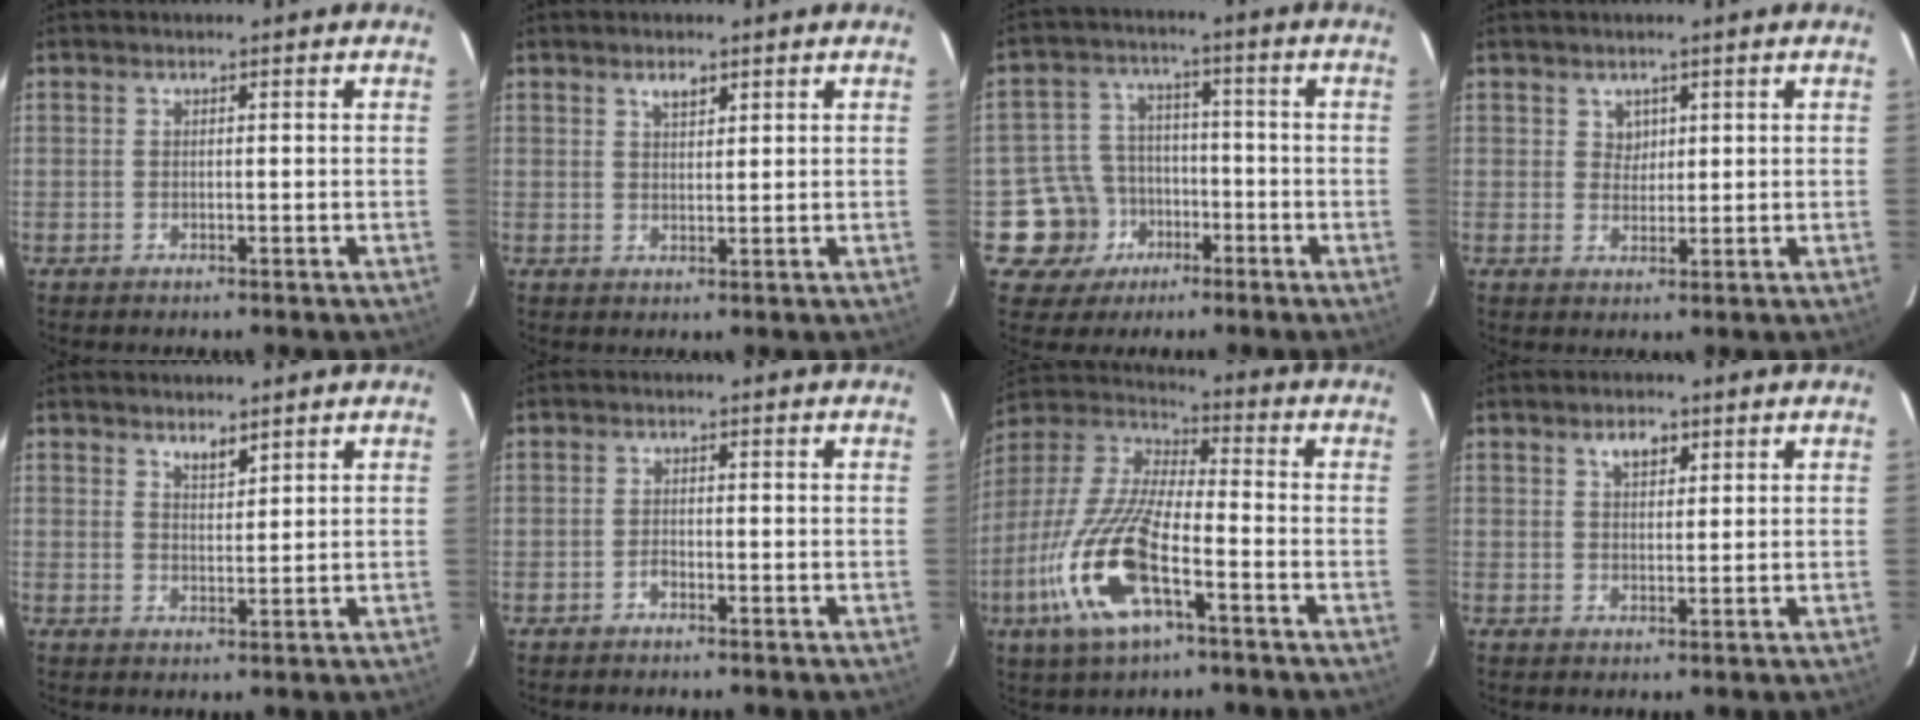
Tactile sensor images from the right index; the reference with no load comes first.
{"total": 2.3, "force": [1.6, 1.0, 1.4], "torque": [-0.021, 0.004, 0.027]}
{"total": 9.7, "force": [-4.4, 8.5, 1.3], "torque": [-0.055, 0.032, -0.059]}
{"total": 2.3, "force": [1.2, 2.0, 0.2], "torque": [0.002, 0.006, 0.022]}
{"total": 2.7, "force": [2.3, 0.7, 1.3], "torque": [-0.020, -0.001, 0.039]}
{"total": 1.2, "force": [-0.9, 0.6, 0.4], "torque": [-0.008, 0.002, -0.017]}
{"total": 18.7, "force": [-7.8, 5.9, 15.9], "torque": [-0.340, -0.024, -0.159]}
{"total": 3.3, "force": [1.9, 1.8, 2.0], "torque": [-0.031, 0.006, 0.033]}